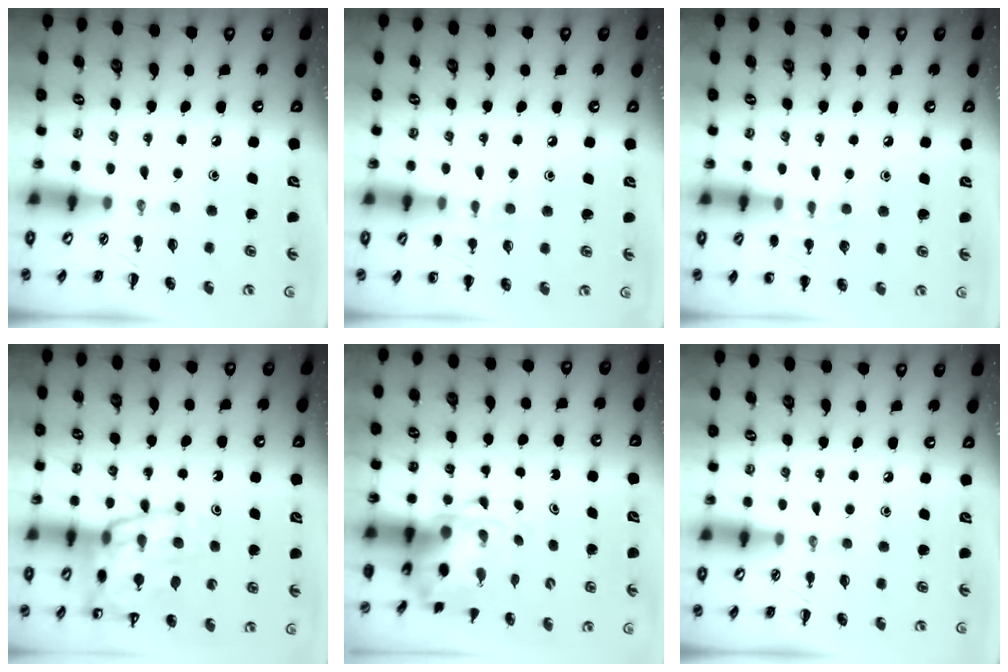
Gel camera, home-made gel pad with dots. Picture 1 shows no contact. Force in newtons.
{"total": 6.7, "press": 6.4, "slide": 2.1}
{"total": 7.0, "press": 6.7, "slide": 2.0}
{"total": 19.4, "press": 19.1, "slide": 3.5}
{"total": 4.4, "press": 4.2, "slide": 1.1}
{"total": 0.0}